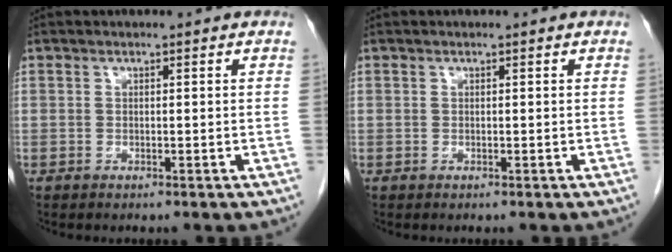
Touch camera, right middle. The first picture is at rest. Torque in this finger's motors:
{"motor_torque": [0.00, 0.00, 0.00, -0.01]}